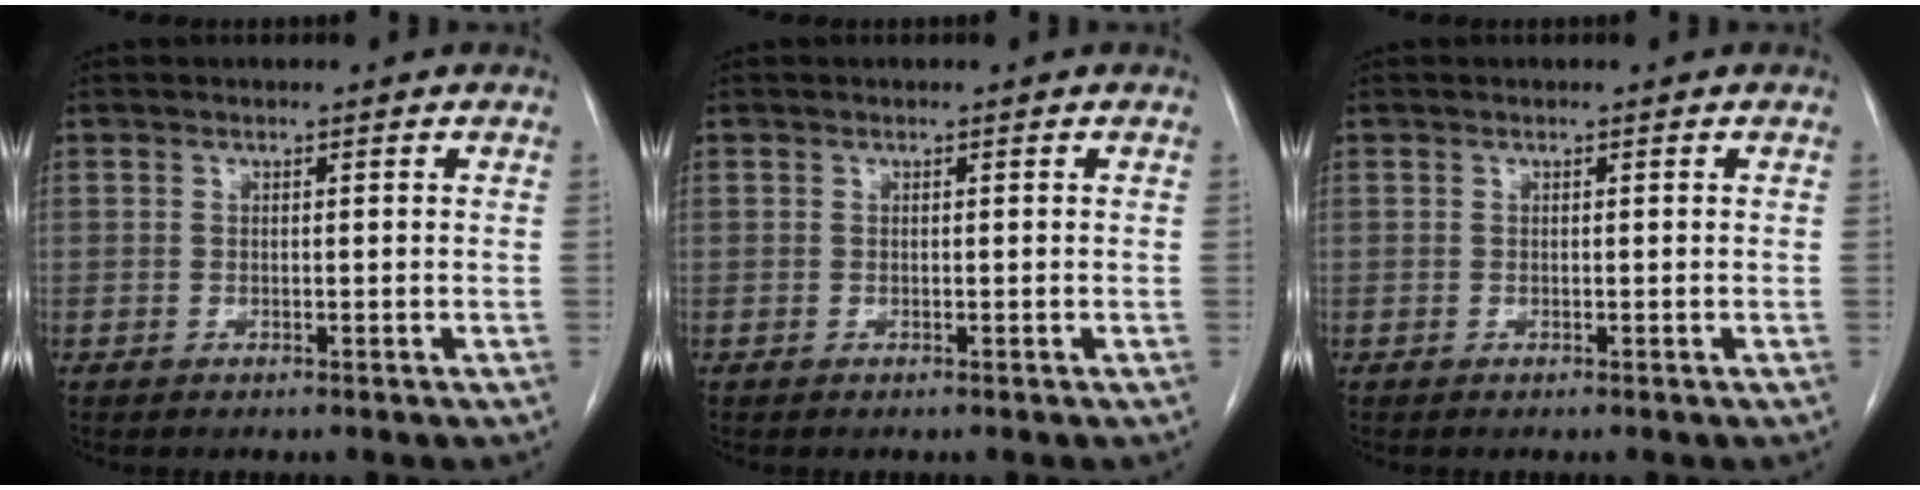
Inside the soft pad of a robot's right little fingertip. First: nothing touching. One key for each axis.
{"total": 0.0}
{"total": 0.0}